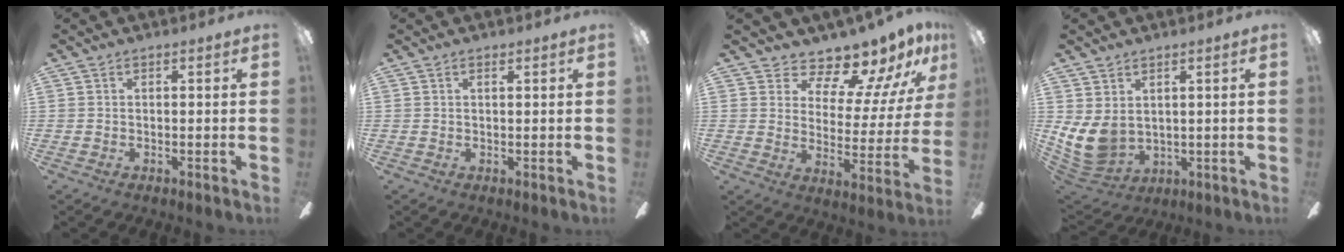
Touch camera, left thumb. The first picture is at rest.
{"total": 0.7, "force": [0.5, 0.2, 0.4], "torque": [-0.002, -0.003, 0.007]}
{"total": 12.5, "force": [11.1, 3.7, 4.3], "torque": [-0.072, -0.098, 0.190]}
{"total": 9.7, "force": [1.7, 7.2, 6.2], "torque": [-0.160, -0.015, 0.038]}